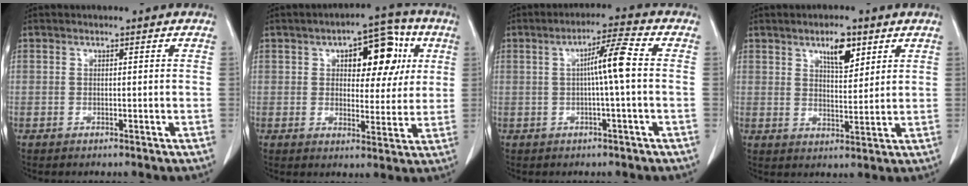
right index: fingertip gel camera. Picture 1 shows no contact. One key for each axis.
{"total": 11.3, "fx": 3.9, "fy": 5.3, "fz": 9.2, "tx": -0.117, "ty": 0.034, "tz": 0.054}
{"total": 5.9, "fx": 0.4, "fy": 0.1, "fz": 5.9, "tx": -0.100, "ty": 0.016, "tz": 0.004}
{"total": 5.8, "fx": 3.4, "fy": 2.0, "fz": 4.3, "tx": -0.074, "ty": 0.000, "tz": 0.057}